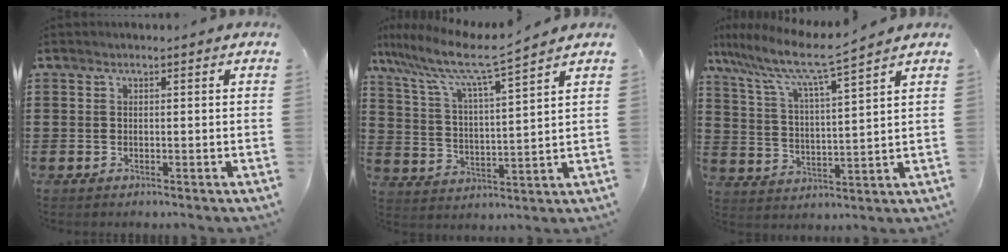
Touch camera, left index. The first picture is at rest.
{"total": 8.8, "force": [7.5, -0.1, 4.7], "torque": [-0.121, -0.044, 0.122]}
{"total": 8.2, "force": [7.1, -0.5, 4.0], "torque": [-0.107, -0.046, 0.115]}